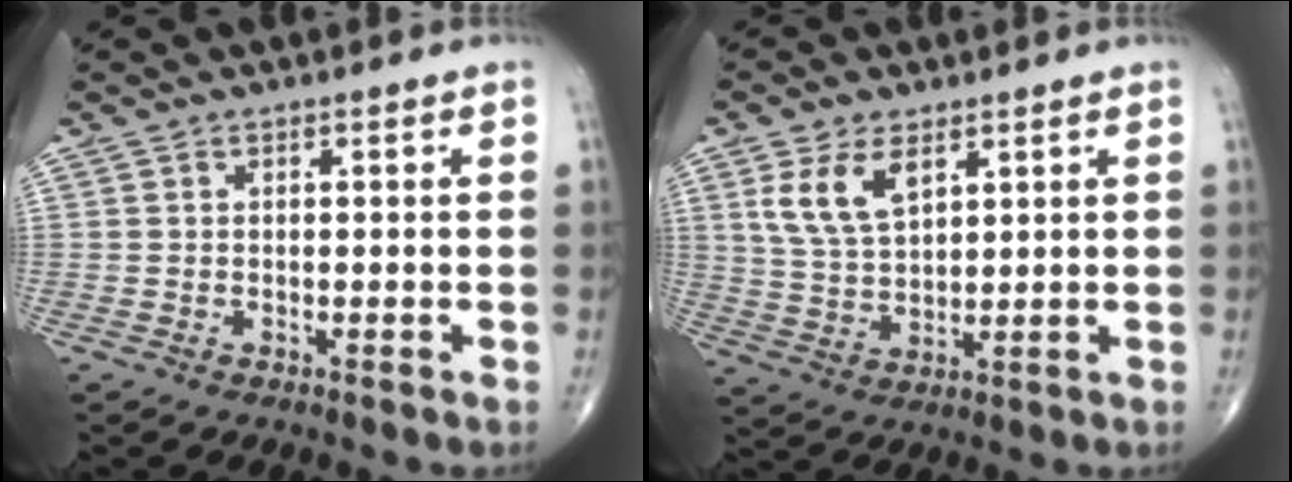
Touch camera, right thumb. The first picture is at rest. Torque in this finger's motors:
{"motor_torque": [0.05, 0.05, 0.07, -0.06, 0.16]}